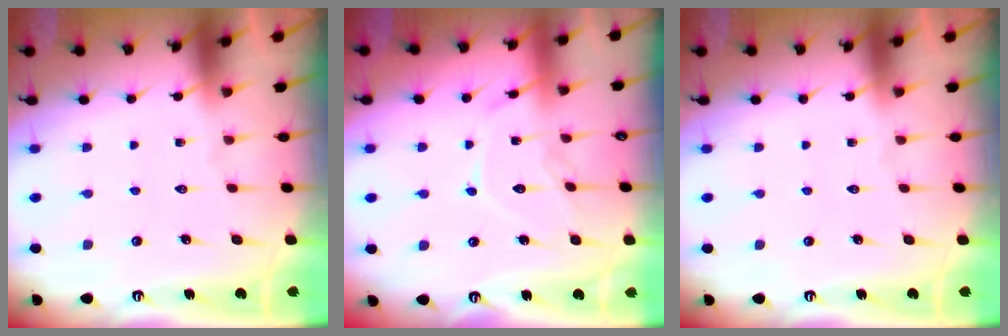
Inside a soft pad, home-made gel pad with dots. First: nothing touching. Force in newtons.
{"total": 10.8, "press": 10.8, "slide": 0.2}
{"total": 0.0}